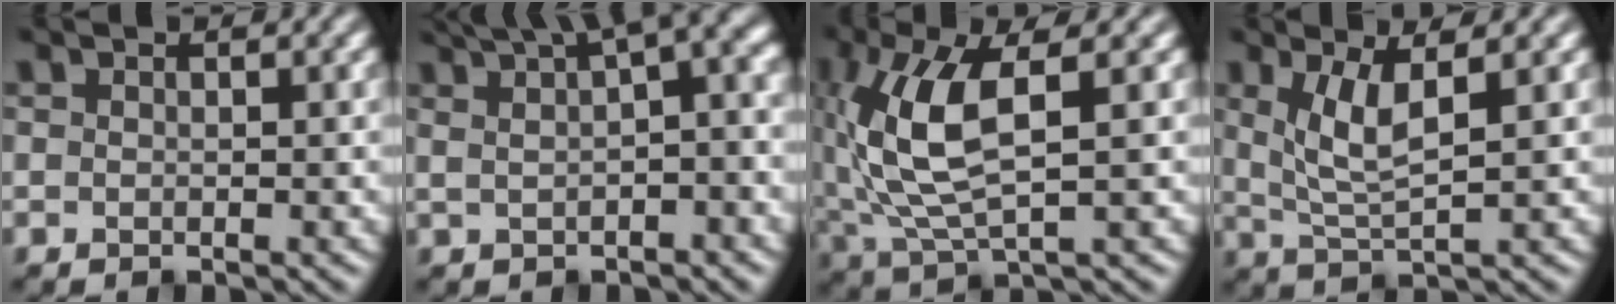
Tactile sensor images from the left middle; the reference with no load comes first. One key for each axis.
{"total": 7.2, "fx": 3.6, "fy": 2.0, "fz": 5.9, "tx": -0.081, "ty": 0.026, "tz": 0.061}
{"total": 7.6, "fx": 1.0, "fy": 3.2, "fz": 6.9, "tx": -0.163, "ty": 0.002, "tz": 0.021}
{"total": 3.5, "fx": 1.1, "fy": 0.9, "fz": 3.3, "tx": -0.073, "ty": -0.008, "tz": 0.027}